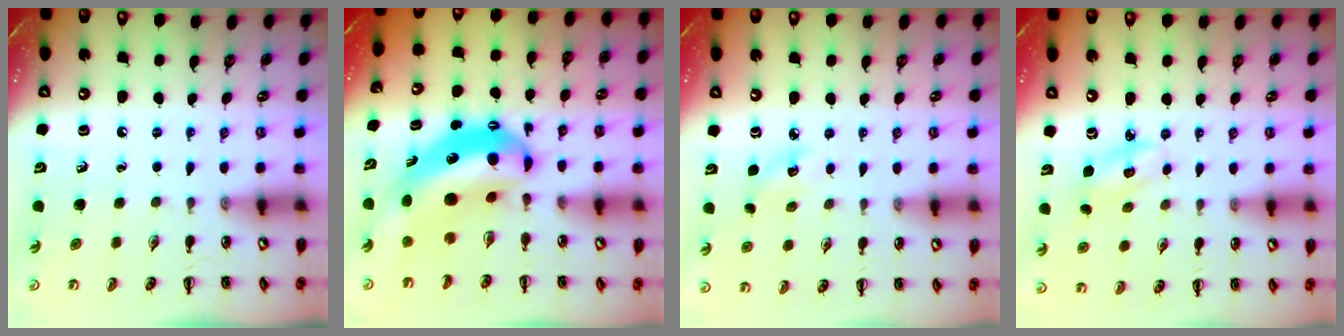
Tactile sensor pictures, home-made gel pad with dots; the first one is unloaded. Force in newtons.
{"total": 9.8, "press": 9.5, "slide": 2.4}
{"total": 4.7, "press": 4.6, "slide": 1.0}
{"total": 2.9, "press": 2.8, "slide": 0.6}